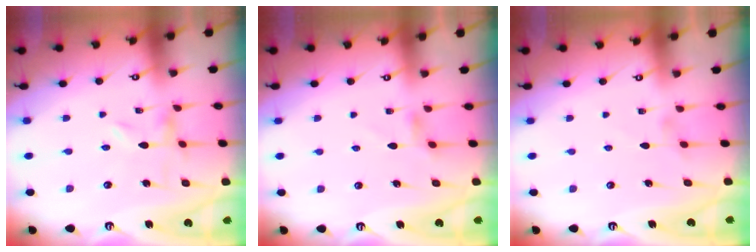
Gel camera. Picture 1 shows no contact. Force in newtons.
{"total": 3.0, "press": 2.9, "slide": 0.5}
{"total": 1.4, "press": 1.4, "slide": 0.3}